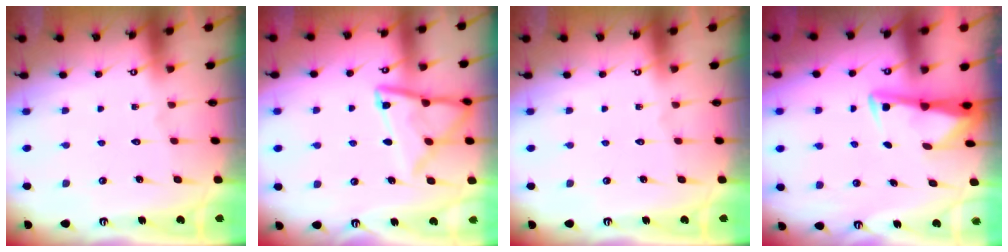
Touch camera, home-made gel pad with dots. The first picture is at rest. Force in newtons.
{"total": 13.9, "press": 13.8, "slide": 1.4}
{"total": 0.0}
{"total": 3.0, "press": 2.9, "slide": 0.4}